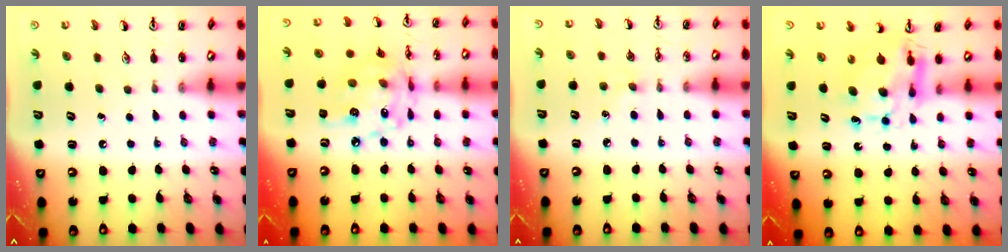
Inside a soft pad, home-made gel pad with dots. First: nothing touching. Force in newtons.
{"total": 16.4, "press": 16.4, "slide": 1.1}
{"total": 2.7, "press": 2.7, "slide": 0.4}
{"total": 7.6, "press": 7.5, "slide": 0.8}